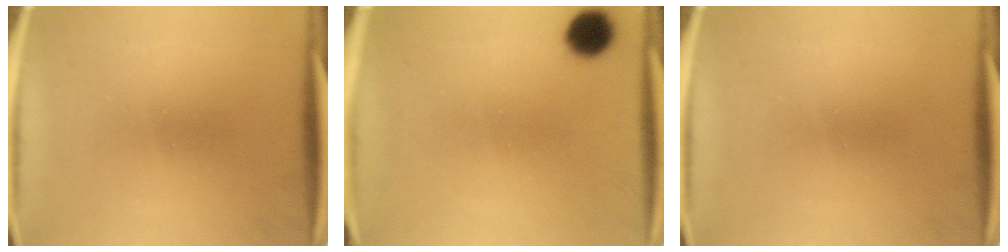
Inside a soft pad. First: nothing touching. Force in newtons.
{"total": 6.8}
{"total": 0.0}